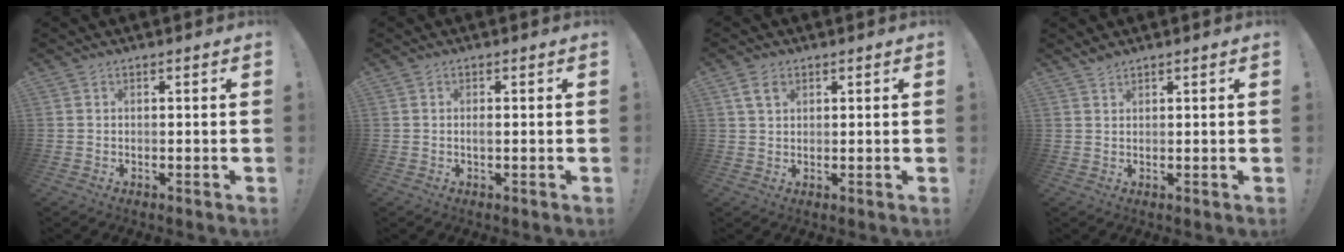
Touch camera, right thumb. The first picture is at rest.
{"total": 0.9, "force": [-0.2, 0.1, 0.9], "torque": [-0.013, -0.002, -0.005]}
{"total": 4.2, "force": [2.0, 2.6, 2.6], "torque": [-0.042, 0.001, 0.038]}
{"total": 1.6, "force": [1.5, 0.4, 0.5], "torque": [-0.003, -0.007, 0.027]}